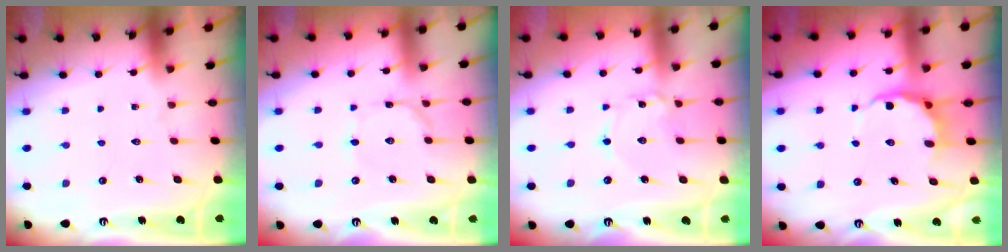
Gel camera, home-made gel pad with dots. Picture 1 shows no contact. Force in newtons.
{"total": 1.6, "press": 1.6, "slide": 0.1}
{"total": 1.2, "press": 1.2, "slide": 0.1}
{"total": 5.9, "press": 5.6, "slide": 1.8}